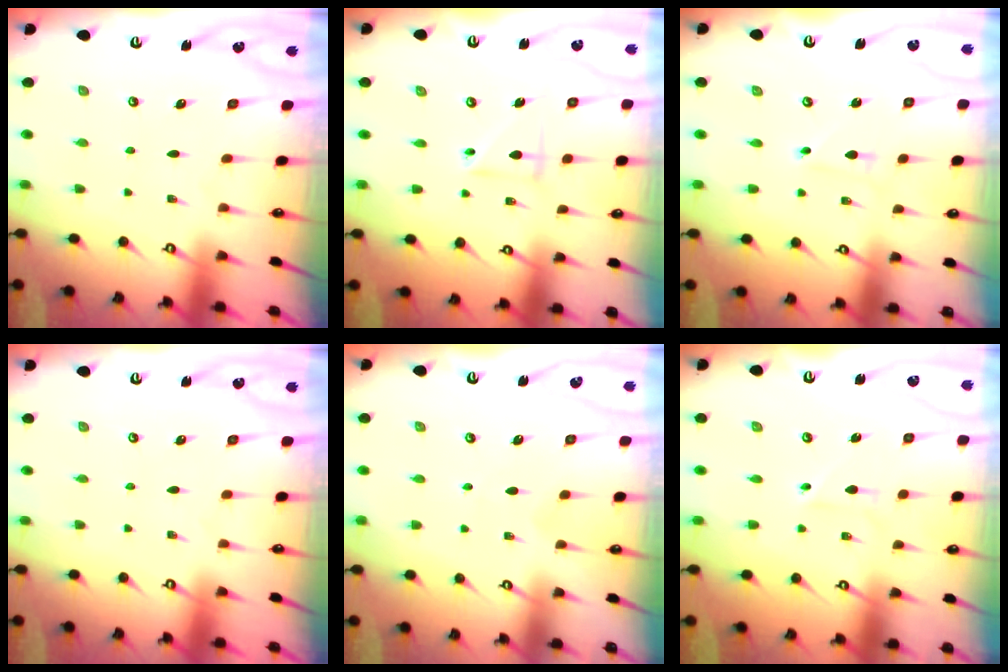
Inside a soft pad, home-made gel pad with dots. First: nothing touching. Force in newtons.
{"total": 5.7, "press": 5.5, "slide": 1.4}
{"total": 1.0, "press": 1.0, "slide": 0.1}
{"total": 0.0}
{"total": 2.7, "press": 2.7, "slide": 0.3}
{"total": 2.5, "press": 2.5, "slide": 0.2}